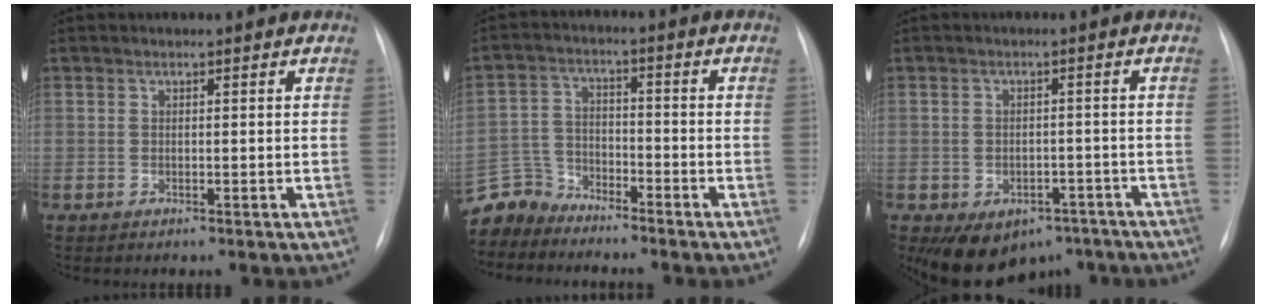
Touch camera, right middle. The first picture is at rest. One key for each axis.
{"total": 6.6, "fx": -6.3, "fy": 1.9, "fz": -0.8, "tx": 0.015, "ty": 0.009, "tz": -0.131}
{"total": 9.8, "fx": -6.3, "fy": 6.6, "fz": 3.7, "tx": -0.058, "ty": 0.016, "tz": -0.080}